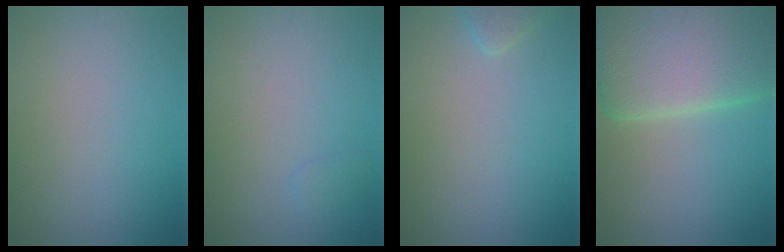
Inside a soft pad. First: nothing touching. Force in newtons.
{"total": 0.8, "press": 0.8, "slide": 0.0}
{"total": 1.4, "press": 1.4, "slide": 0.2}
{"total": 13.0, "press": 13.0, "slide": 0.7}